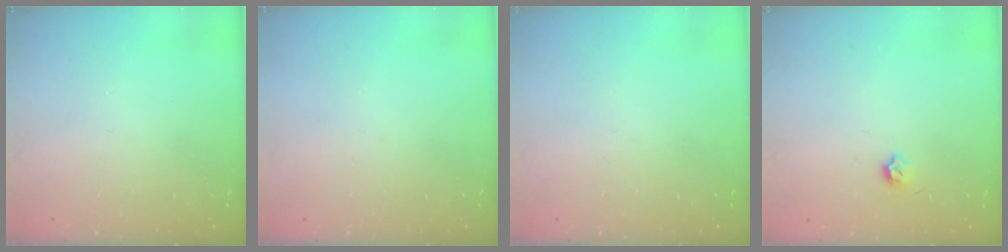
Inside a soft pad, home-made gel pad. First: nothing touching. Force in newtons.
{"total": 0.0}
{"total": 0.0}
{"total": 3.9, "press": 3.9, "slide": 0.6}